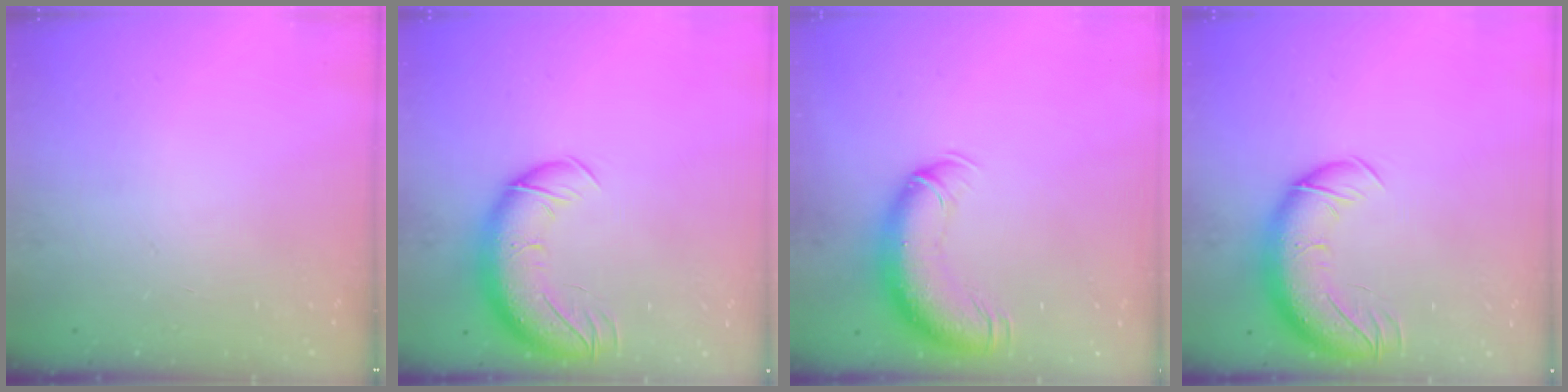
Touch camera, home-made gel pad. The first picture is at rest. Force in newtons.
{"total": 13.4, "press": 13.0, "slide": 3.3}
{"total": 13.5, "press": 13.1, "slide": 3.5}
{"total": 13.4, "press": 13.0, "slide": 3.3}